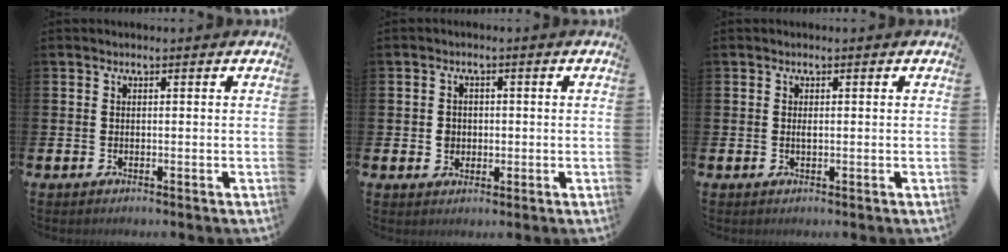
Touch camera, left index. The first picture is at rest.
{"total": 2.1, "force": [0.0, 2.0, 0.7], "torque": [-0.002, 0.003, -0.006]}
{"total": 0.5, "force": [0.1, 0.2, 0.5], "torque": [-0.018, 0.003, 0.004]}